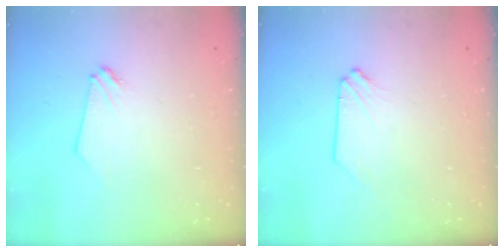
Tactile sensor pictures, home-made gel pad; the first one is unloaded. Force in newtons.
{"total": 0.0}